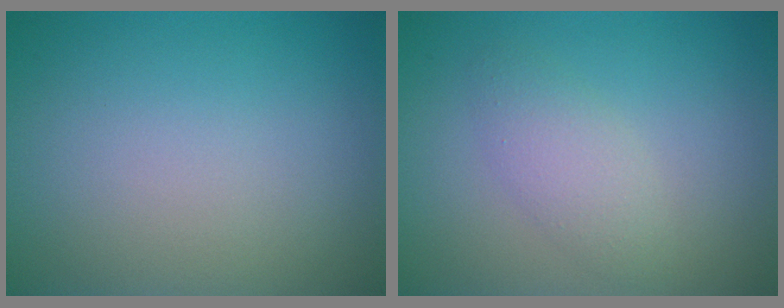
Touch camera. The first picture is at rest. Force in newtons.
{"total": 2.2, "press": 2.2, "slide": 0.2}